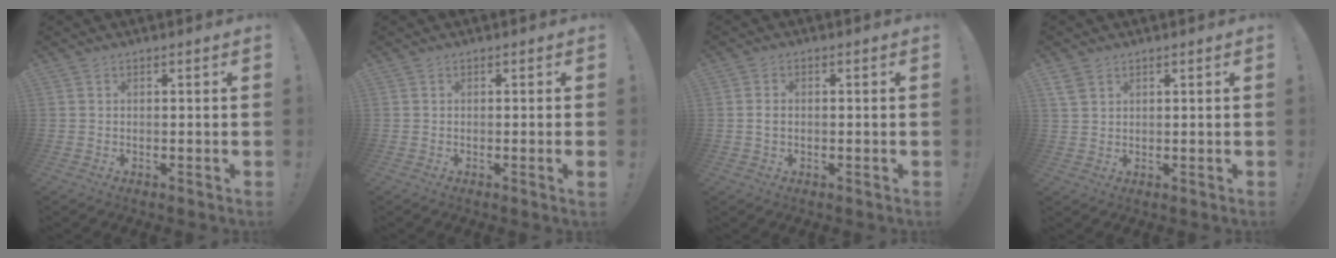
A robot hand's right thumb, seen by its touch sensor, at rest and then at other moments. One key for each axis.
{"total": 1.3, "fx": -0.3, "fy": -0.3, "fz": 1.3, "tx": -0.027, "ty": 0.001, "tz": -0.005}
{"total": 1.4, "fx": -0.1, "fy": 1.0, "fz": 1.0, "tx": -0.019, "ty": 0.008, "tz": -0.002}
{"total": 4.4, "fx": 2.6, "fy": 3.2, "fz": 1.6, "tx": -0.022, "ty": -0.011, "tz": 0.052}